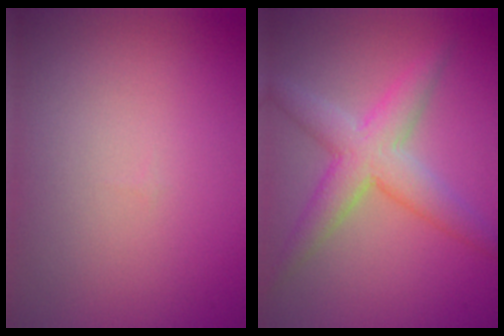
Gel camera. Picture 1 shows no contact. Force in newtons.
{"total": 4.8, "press": 4.8, "slide": 0.3}